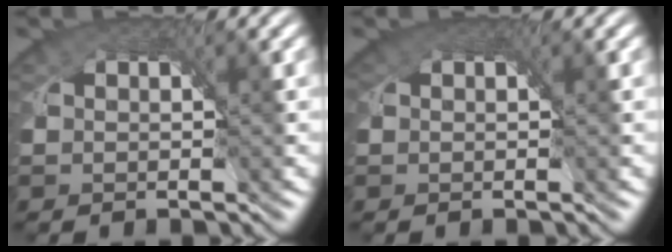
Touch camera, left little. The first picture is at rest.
{"total": 1.3, "force": [0.3, 1.1, 0.4], "torque": [-0.011, -0.002, 0.001]}